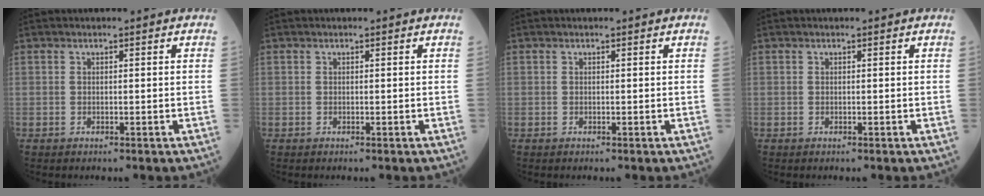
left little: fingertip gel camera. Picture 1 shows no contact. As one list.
[{"total": 0.0}, {"total": 0.0}, {"total": 0.0}]